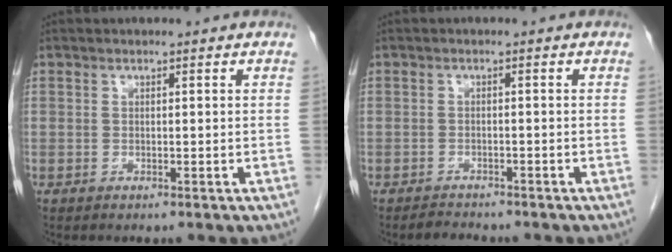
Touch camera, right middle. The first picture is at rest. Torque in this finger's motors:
{"motor_torque": [-0.01, 0.04, 0.00, 0.00]}